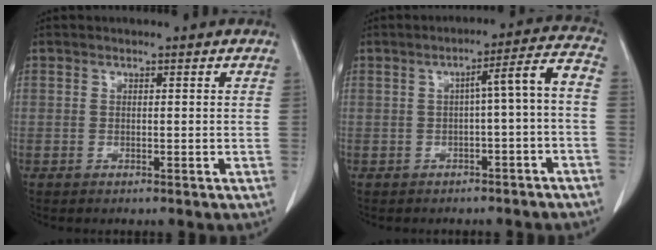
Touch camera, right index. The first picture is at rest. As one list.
[{"total": 6.6, "force": [-1.6, 0.2, 6.4], "torque": [-0.082, 0.025, -0.022]}]